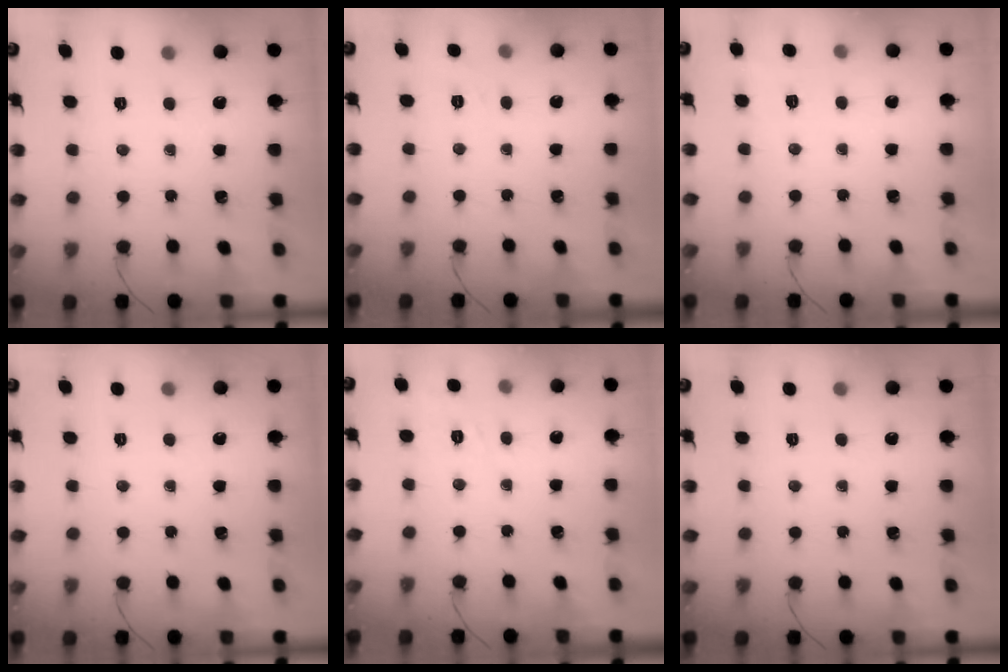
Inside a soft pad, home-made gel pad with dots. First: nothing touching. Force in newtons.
{"total": 2.2, "press": 1.6, "slide": 1.6}
{"total": 5.4, "press": 5.1, "slide": 1.7}
{"total": 0.0}
{"total": 2.1, "press": 0.8, "slide": 2.0}
{"total": 0.0}